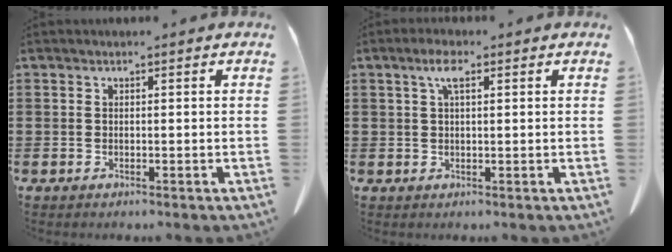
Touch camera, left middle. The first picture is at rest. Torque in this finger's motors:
{"motor_torque": [0.08, -0.01, -0.08, -0.02]}